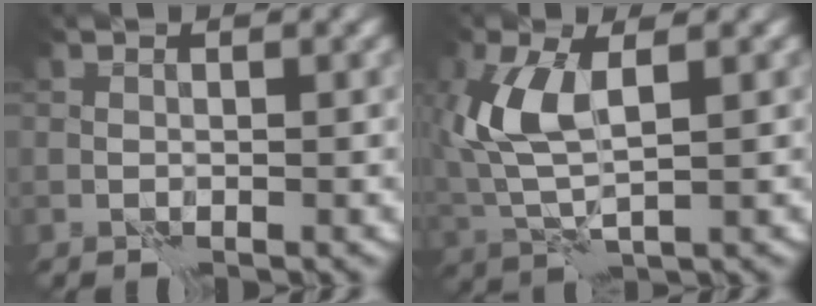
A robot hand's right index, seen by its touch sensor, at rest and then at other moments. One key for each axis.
{"total": 6.2, "fx": 1.7, "fy": 2.7, "fz": 5.3, "tx": -0.133, "ty": 0.005, "tz": 0.032}